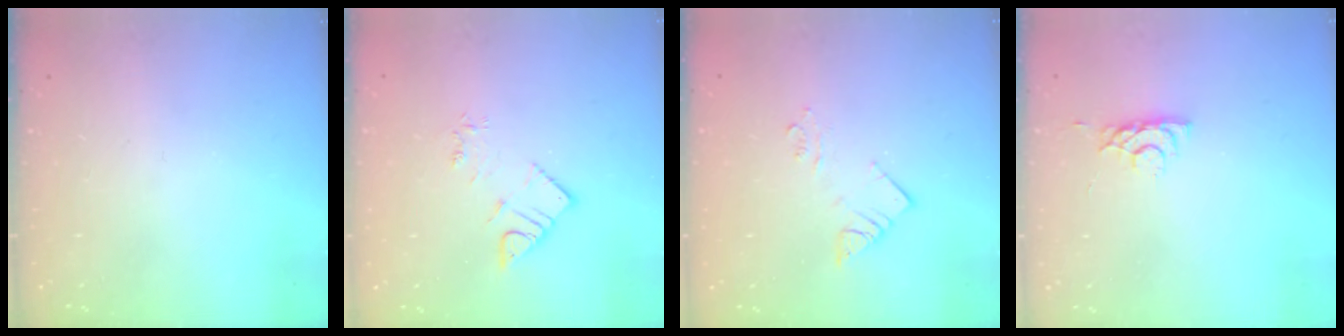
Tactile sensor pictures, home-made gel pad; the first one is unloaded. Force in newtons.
{"total": 4.9, "press": 4.9, "slide": 0.2}
{"total": 3.9, "press": 3.9, "slide": 0.1}
{"total": 4.3, "press": 4.3, "slide": 0.8}